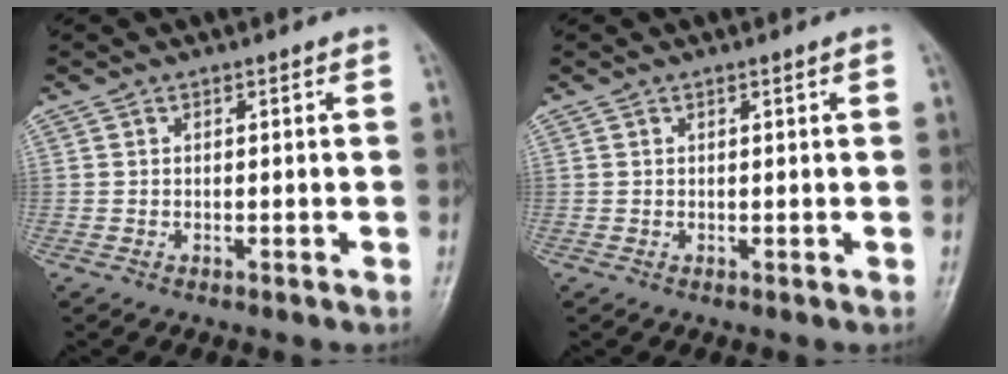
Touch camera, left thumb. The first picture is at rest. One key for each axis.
{"total": 0.6, "fx": 0.3, "fy": -0.1, "fz": 0.5, "tx": -0.010, "ty": 0.001, "tz": 0.005}